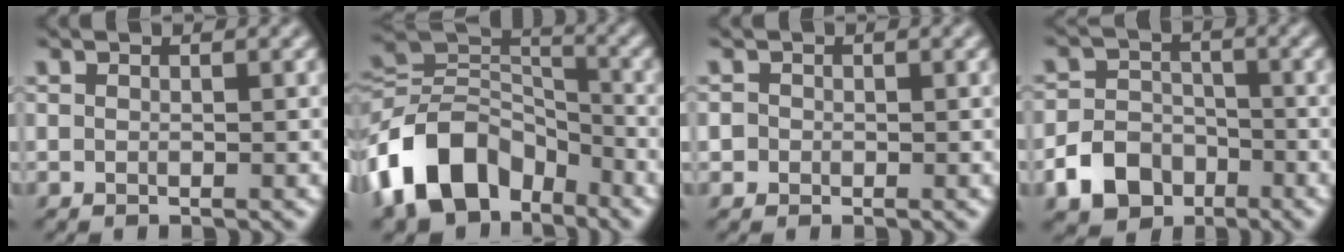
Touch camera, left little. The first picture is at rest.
{"total": 11.6, "force": [-6.5, 7.3, 6.2], "torque": [-0.118, 0.013, -0.139]}
{"total": 1.8, "force": [0.2, 1.7, 0.6], "torque": [0.001, 0.011, -0.005]}
{"total": 5.8, "force": [-3.3, 4.3, 2.0], "torque": [-0.019, -0.003, -0.074]}